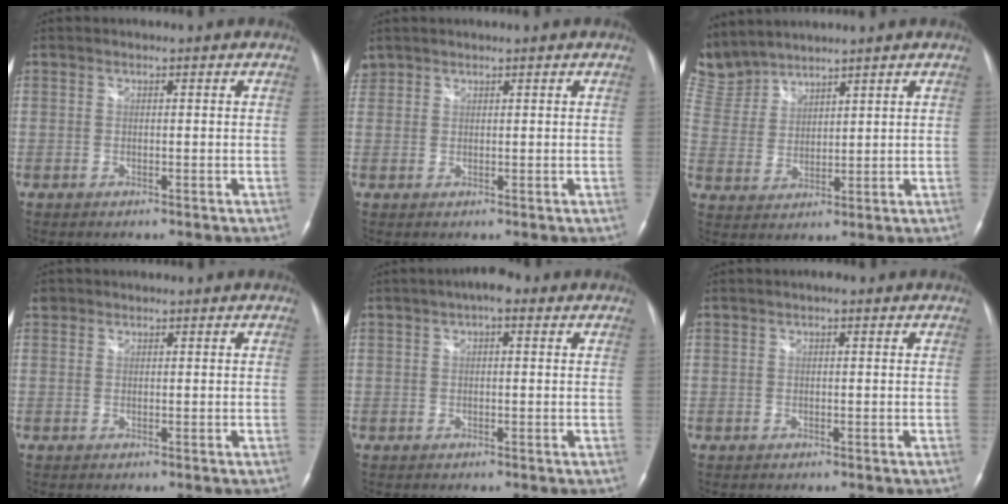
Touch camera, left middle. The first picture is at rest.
{"total": 2.0, "force": [1.6, 1.2, 0.0], "torque": [-0.004, 0.014, 0.032]}
{"total": 8.2, "force": [8.0, 1.8, 0.4], "torque": [-0.029, 0.012, 0.181]}
{"total": 1.1, "force": [0.7, 0.9, 0.1], "torque": [0.004, 0.009, 0.010]}
{"total": 3.6, "force": [1.8, 1.2, 2.8], "torque": [-0.047, 0.016, 0.023]}
{"total": 1.0, "force": [0.5, 0.3, 0.8], "torque": [-0.013, 0.002, 0.004]}